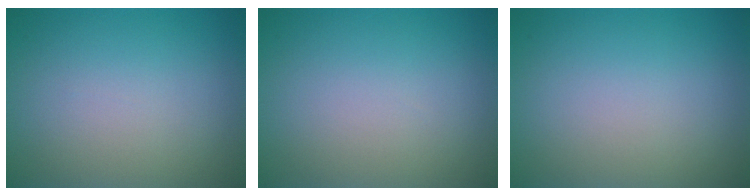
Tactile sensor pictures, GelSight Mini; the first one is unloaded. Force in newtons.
{"total": 0.0}
{"total": 0.0}